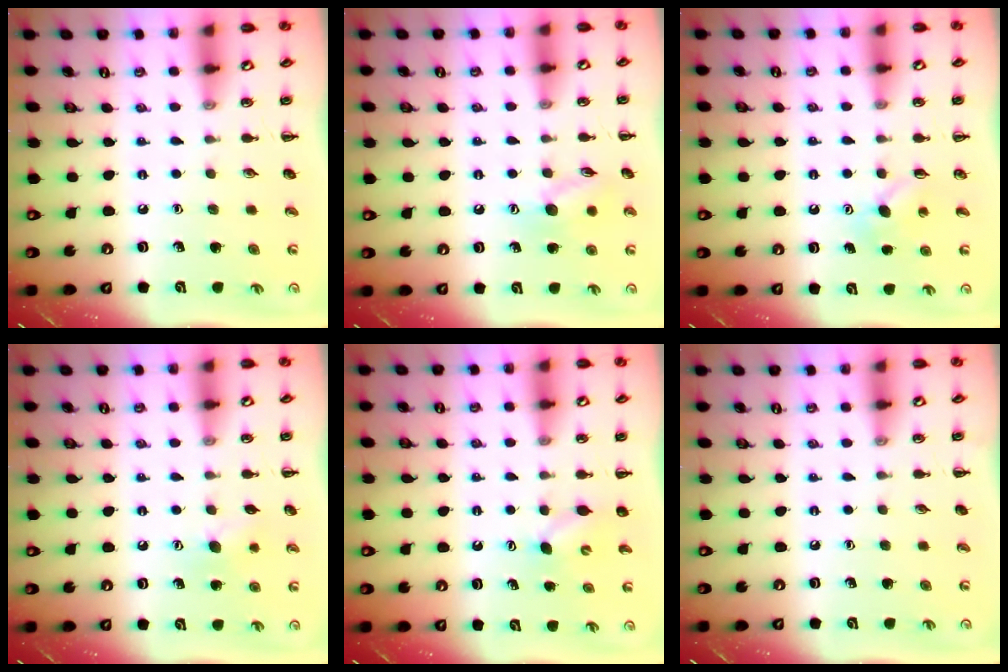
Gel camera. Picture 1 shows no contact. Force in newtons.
{"total": 9.2, "press": 9.1, "slide": 1.0}
{"total": 4.2, "press": 4.0, "slide": 1.2}
{"total": 7.5, "press": 7.3, "slide": 1.6}
{"total": 3.4, "press": 3.3, "slide": 0.9}
{"total": 0.0}